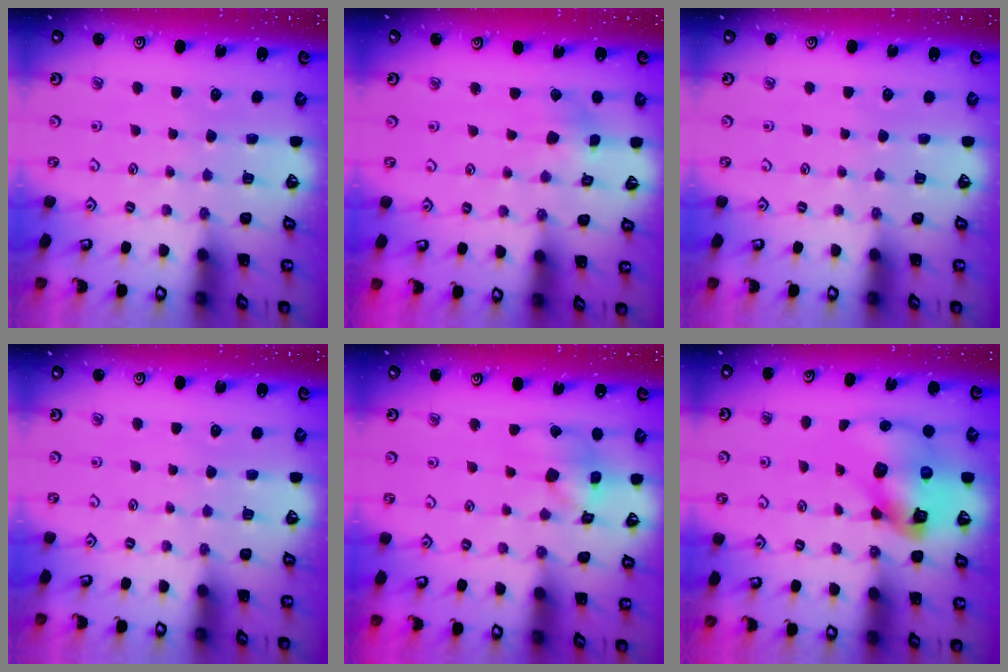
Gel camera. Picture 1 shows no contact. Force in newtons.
{"total": 3.7, "press": 3.7, "slide": 0.5}
{"total": 0.0}
{"total": 0.0}
{"total": 13.1, "press": 13.0, "slide": 2.0}
{"total": 14.9, "press": 14.7, "slide": 1.9}